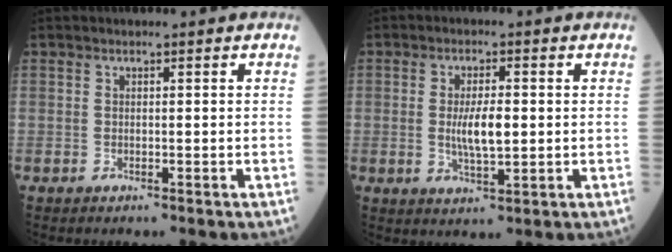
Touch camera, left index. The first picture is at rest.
{"total": 5.2, "force": [0.0, 1.4, 5.0], "torque": [-0.093, -0.005, 0.002]}